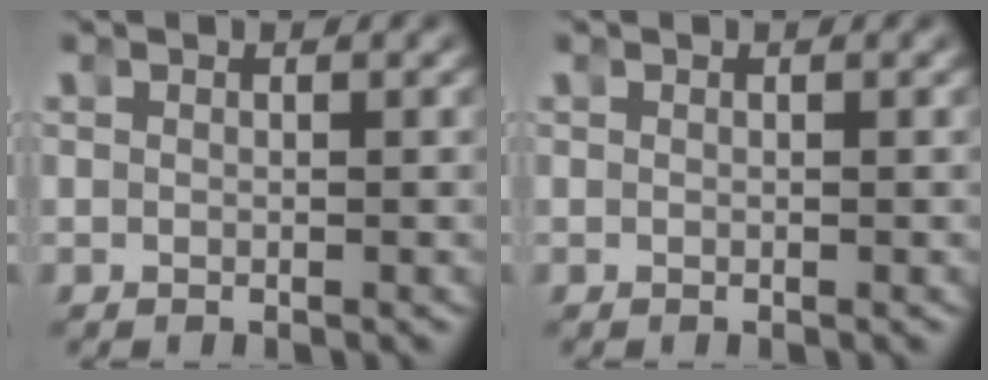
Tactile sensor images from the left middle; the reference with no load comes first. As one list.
[{"total": 0.0}]